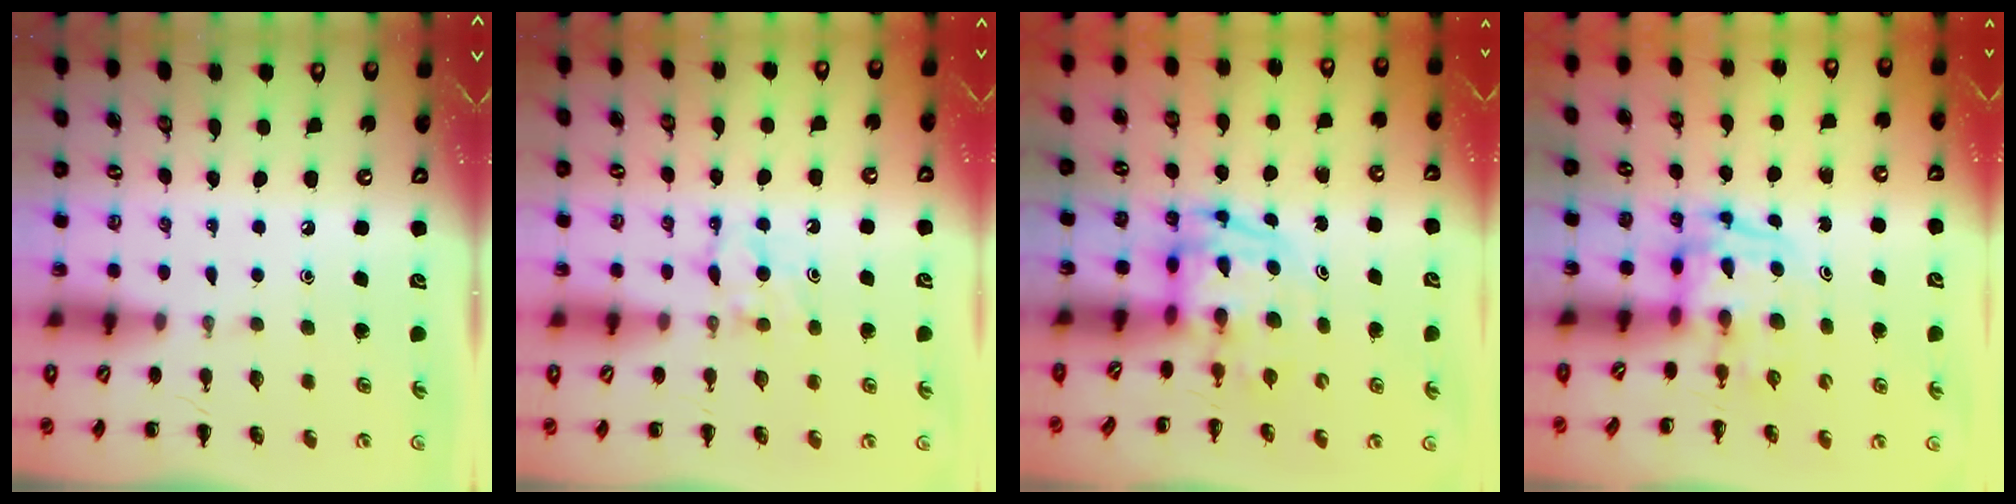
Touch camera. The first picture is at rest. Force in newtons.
{"total": 5.5, "press": 5.3, "slide": 1.6}
{"total": 3.8, "press": 3.7, "slide": 0.7}
{"total": 3.4, "press": 3.4, "slide": 0.6}